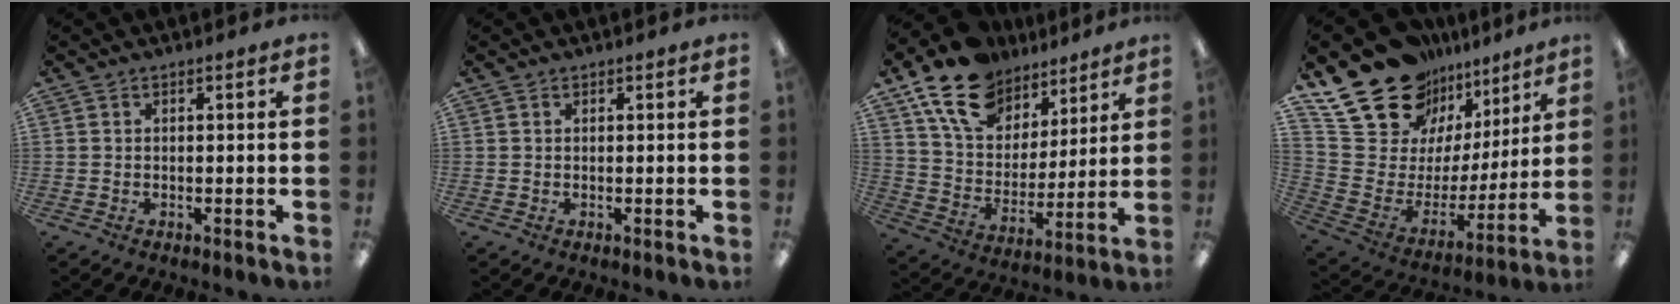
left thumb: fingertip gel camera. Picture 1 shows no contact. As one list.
[{"total": 0.0}, {"total": 17.5, "force": [12.1, 10.5, 7.1], "torque": [-0.140, -0.061, 0.226]}, {"total": 21.9, "force": [16.7, 11.8, 7.9], "torque": [-0.143, -0.118, 0.314]}]